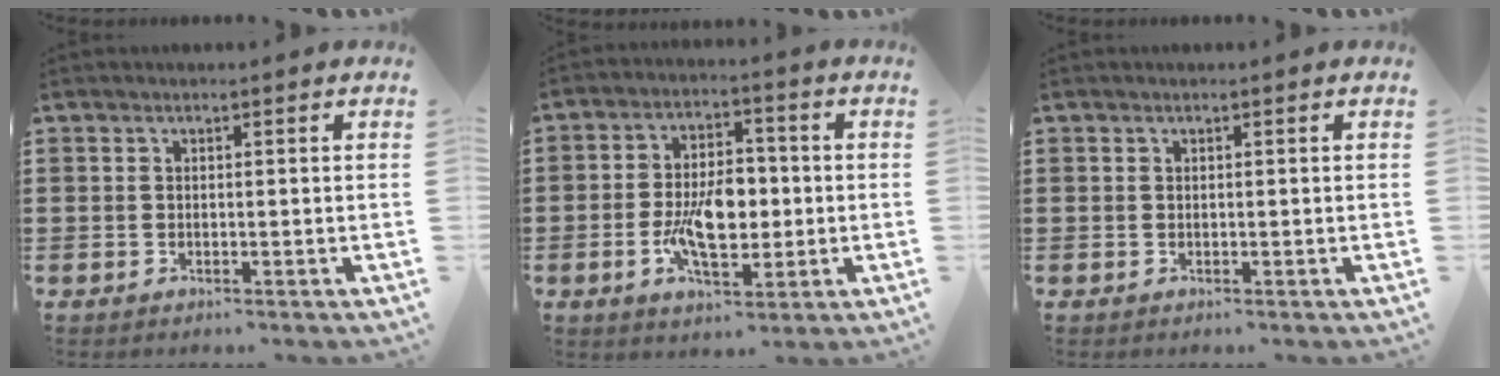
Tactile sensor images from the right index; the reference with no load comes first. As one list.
[{"total": 8.9, "force": [-1.4, 4.8, 7.4], "torque": [-0.140, 0.000, -0.032]}, {"total": 0.0}]